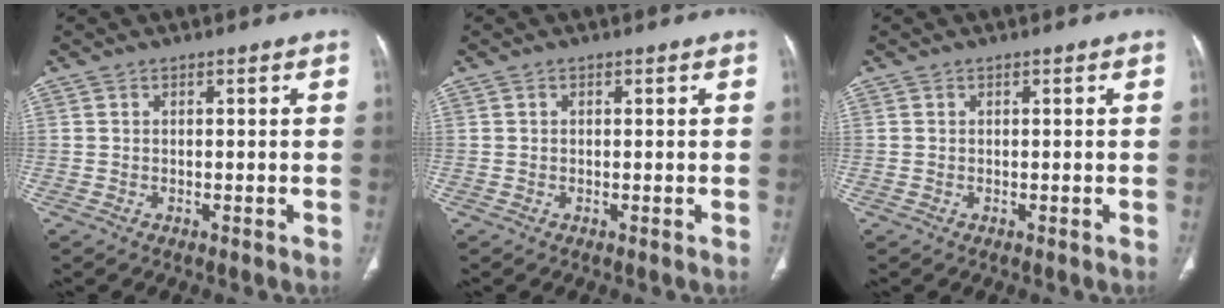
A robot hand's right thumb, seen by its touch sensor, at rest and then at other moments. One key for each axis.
{"total": 0.0}
{"total": 0.0}